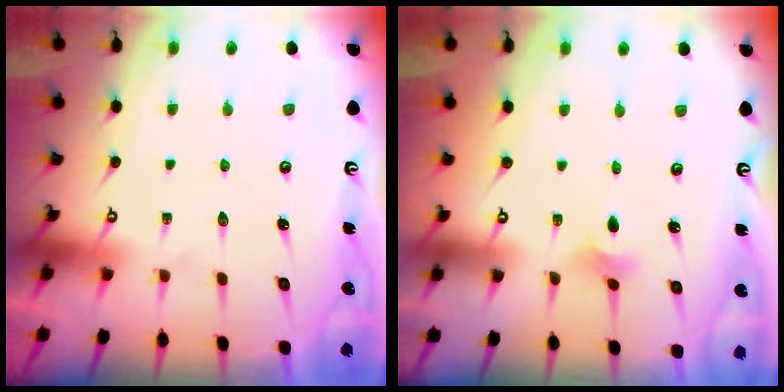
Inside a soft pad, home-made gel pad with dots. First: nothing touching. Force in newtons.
{"total": 1.6, "press": 1.5, "slide": 0.4}